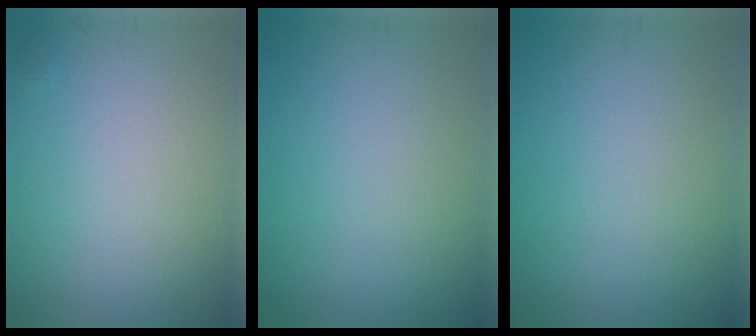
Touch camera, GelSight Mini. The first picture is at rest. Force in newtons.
{"total": 0.0}
{"total": 0.0}